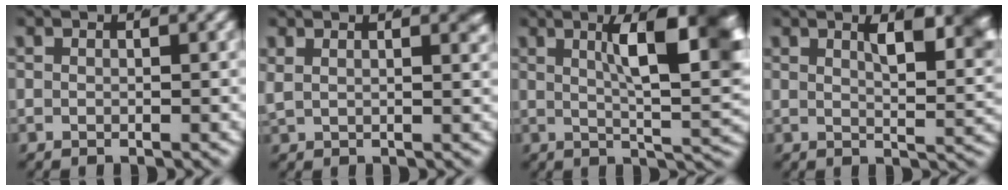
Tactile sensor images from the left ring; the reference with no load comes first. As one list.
[{"total": 2.8, "force": [1.3, 0.8, 2.3], "torque": [-0.028, 0.002, 0.028]}, {"total": 11.6, "force": [2.5, 3.8, 10.7], "torque": [-0.112, 0.002, 0.042]}, {"total": 6.8, "force": [2.7, 2.0, 5.9], "torque": [-0.059, -0.004, 0.042]}]